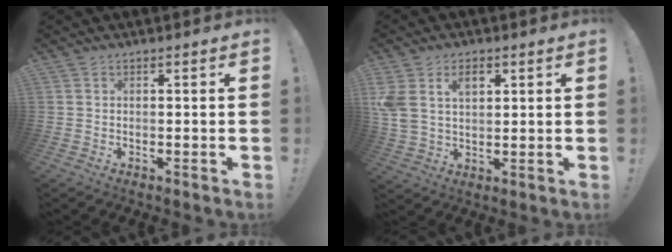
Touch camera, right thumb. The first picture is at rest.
{"total": 8.5, "force": [3.7, 5.8, 4.9], "torque": [-0.097, -0.010, 0.069]}